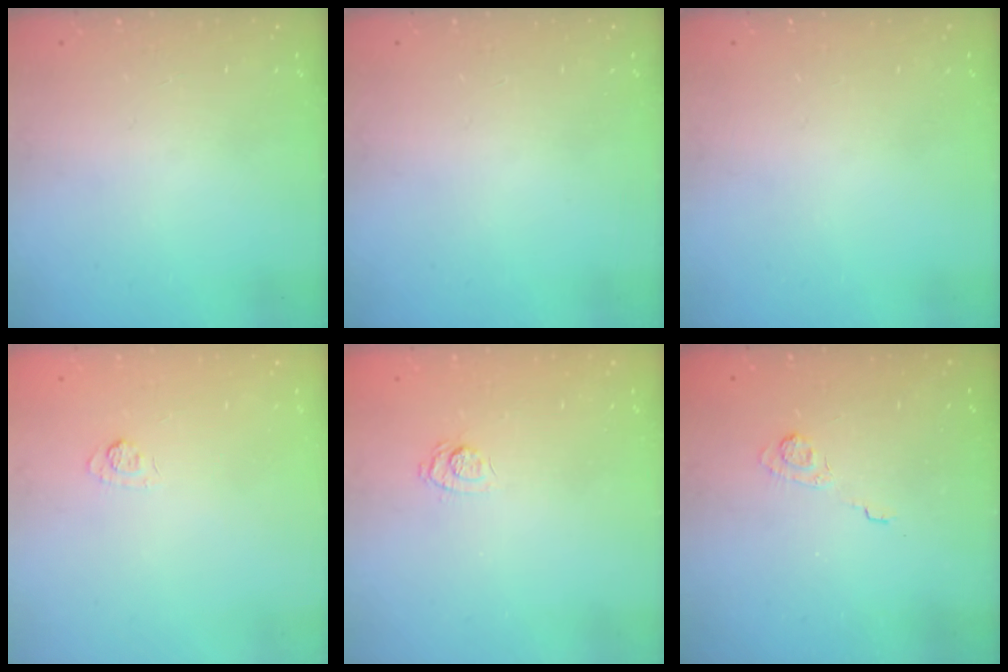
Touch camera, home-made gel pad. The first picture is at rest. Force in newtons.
{"total": 0.0}
{"total": 0.0}
{"total": 2.2, "press": 1.8, "slide": 1.3}
{"total": 6.9, "press": 6.7, "slide": 1.5}
{"total": 2.4, "press": 1.9, "slide": 1.4}